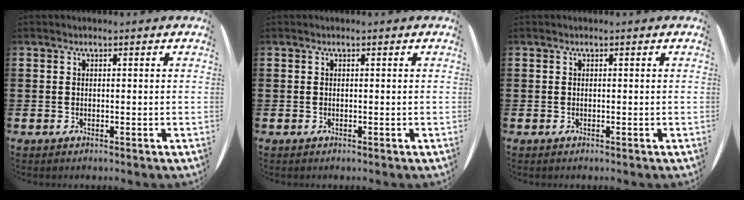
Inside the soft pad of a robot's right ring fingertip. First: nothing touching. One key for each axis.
{"total": 0.0}
{"total": 0.0}